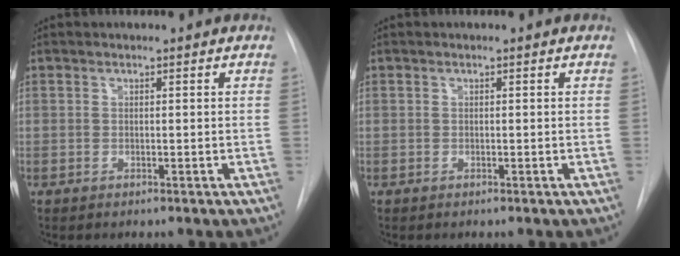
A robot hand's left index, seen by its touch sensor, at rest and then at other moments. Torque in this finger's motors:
{"motor_torque": [0.00, 0.00, 0.00, -0.01]}